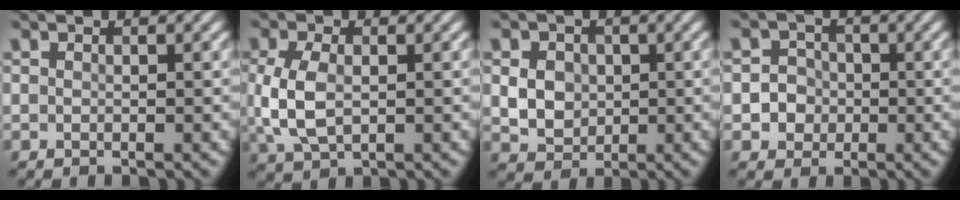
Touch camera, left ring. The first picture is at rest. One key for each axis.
{"total": 4.5, "fx": 0.0, "fy": 2.8, "fz": 3.6, "tx": -0.090, "ty": -0.001, "tz": 0.004}
{"total": 3.4, "fx": 0.3, "fy": 2.8, "fz": 1.8, "tx": -0.038, "ty": -0.004, "tz": 0.005}
{"total": 3.0, "fx": -0.4, "fy": 2.8, "fz": 0.9, "tx": 0.008, "ty": 0.003, "tz": -0.024}